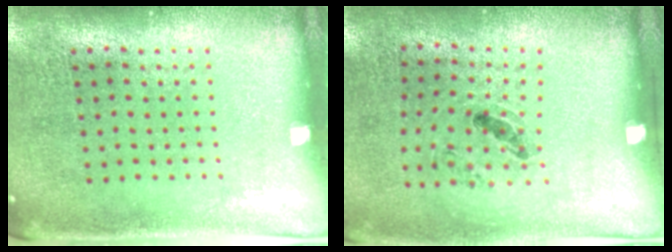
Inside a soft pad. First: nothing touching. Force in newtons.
{"total": 1.2, "press": 0.9, "slide": 0.8}